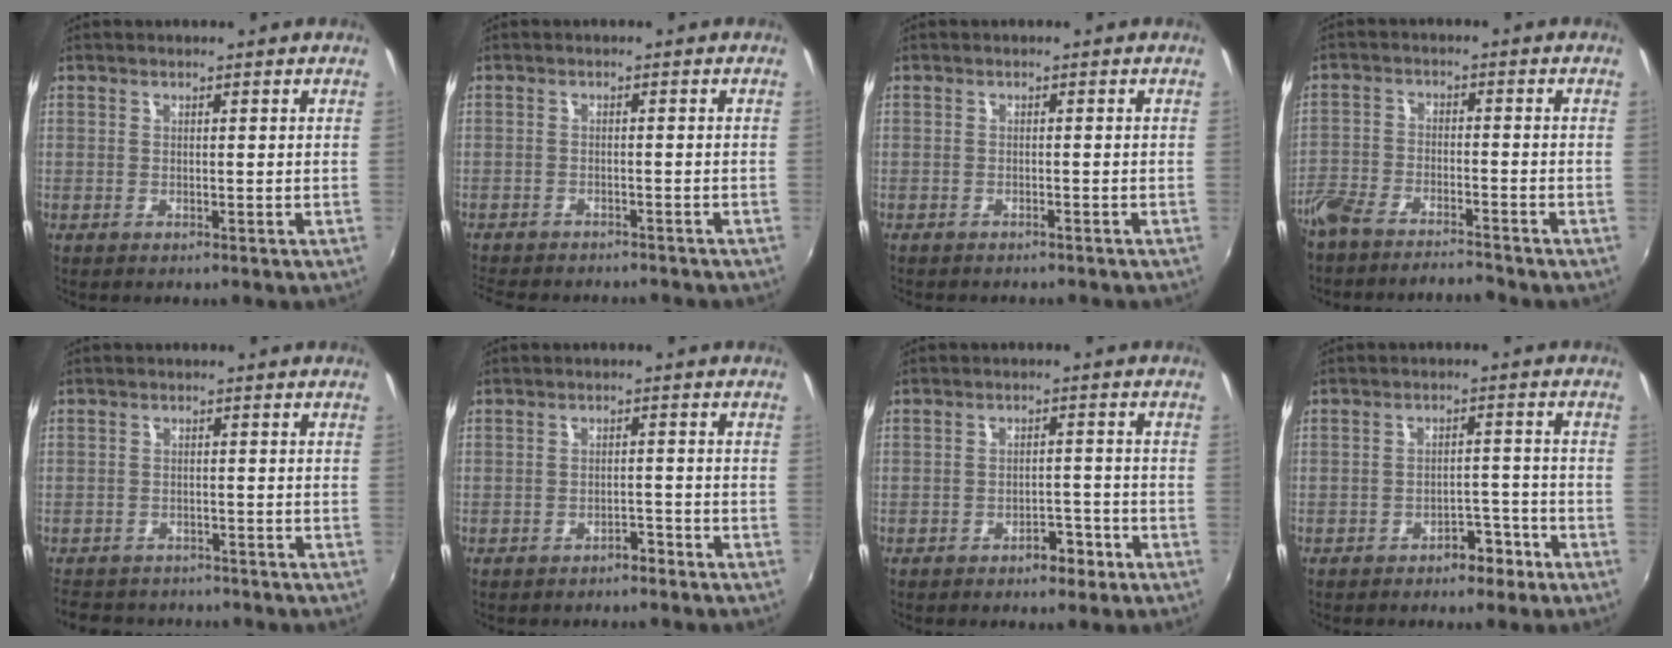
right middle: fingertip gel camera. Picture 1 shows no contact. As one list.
[{"total": 9.4, "force": [-8.4, 2.6, 3.4], "torque": [-0.085, -0.019, -0.124]}, {"total": 2.0, "force": [-1.8, 0.6, 0.5], "torque": [-0.021, -0.008, -0.030]}, {"total": 8.5, "force": [-7.6, 2.1, 3.0], "torque": [-0.086, -0.010, -0.138]}, {"total": 7.7, "force": [-6.4, 3.8, 1.8], "torque": [-0.051, 0.003, -0.101]}, {"total": 2.7, "force": [-2.3, 1.1, 0.8], "torque": [-0.021, 0.001, -0.027]}, {"total": 3.9, "force": [-2.7, 2.0, 1.9], "torque": [-0.040, 0.003, -0.032]}, {"total": 4.8, "force": [-3.4, 2.5, 2.1], "torque": [-0.042, 0.009, -0.040]}]